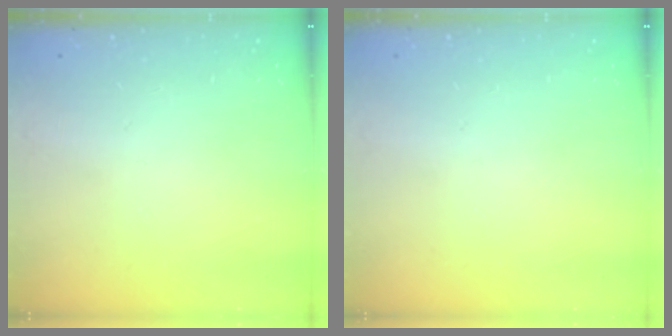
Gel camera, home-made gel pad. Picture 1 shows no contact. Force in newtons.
{"total": 0.0}